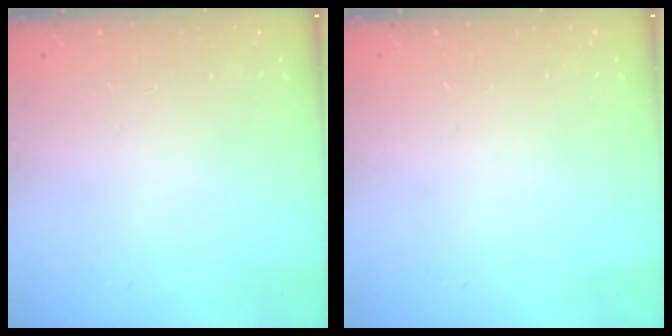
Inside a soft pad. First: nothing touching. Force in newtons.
{"total": 0.0}